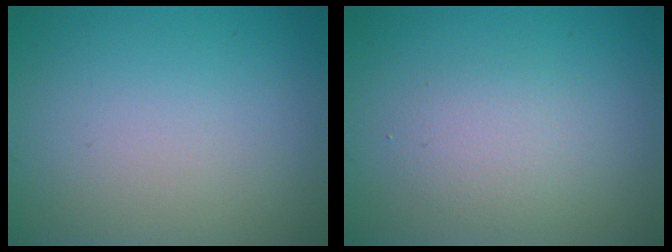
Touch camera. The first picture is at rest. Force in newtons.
{"total": 2.2, "press": 2.2, "slide": 0.0}